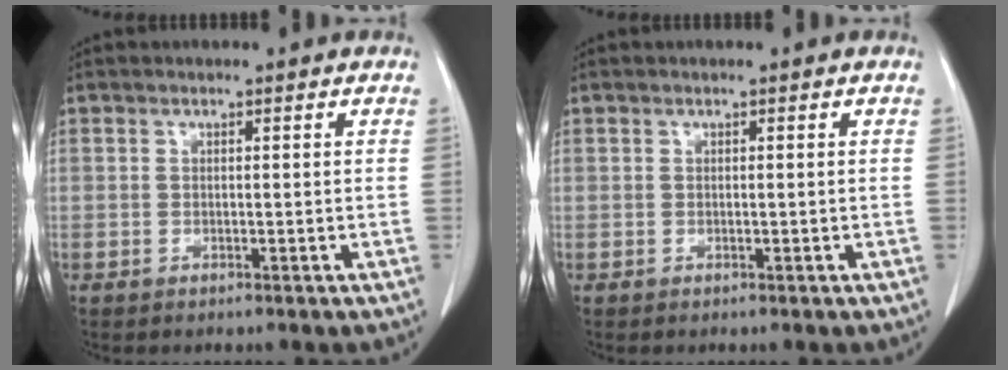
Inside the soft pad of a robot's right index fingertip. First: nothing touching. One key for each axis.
{"total": 0.0}